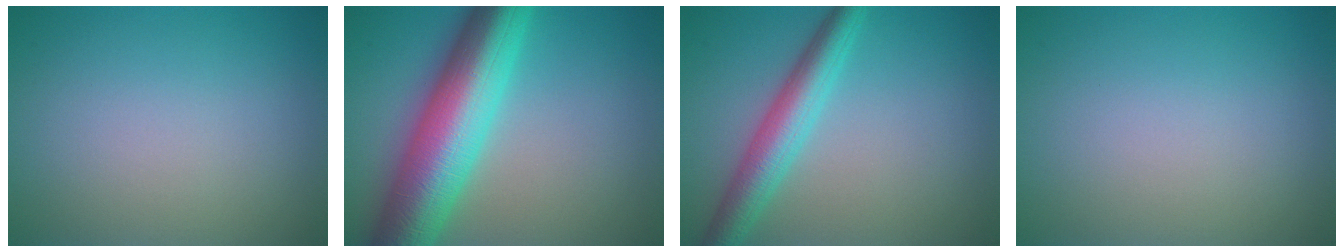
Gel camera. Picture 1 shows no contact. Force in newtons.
{"total": 11.5, "press": 11.5, "slide": 0.1}
{"total": 4.7, "press": 4.7, "slide": 0.1}
{"total": 0.0}